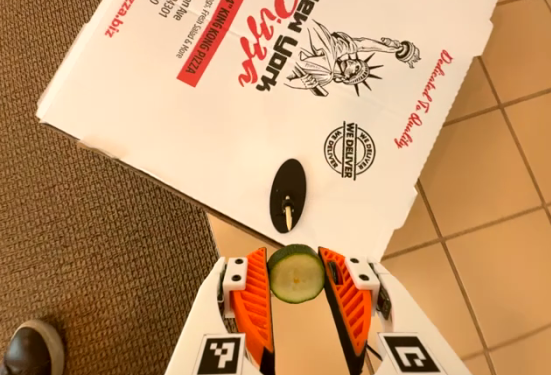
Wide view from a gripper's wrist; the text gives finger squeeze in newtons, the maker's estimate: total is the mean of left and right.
{"total": 7.5, "left": 7.3, "right": 7.8}